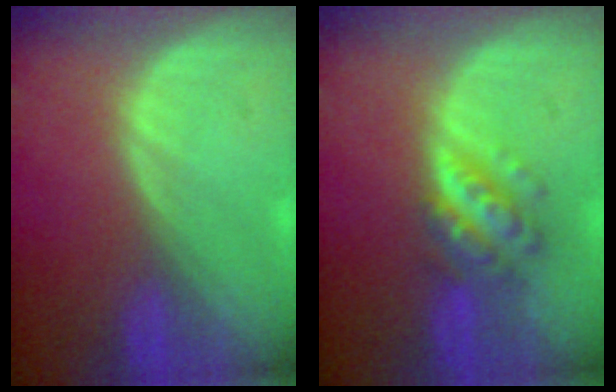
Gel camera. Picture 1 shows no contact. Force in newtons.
{"total": 5.8, "press": 5.3, "slide": 2.4}